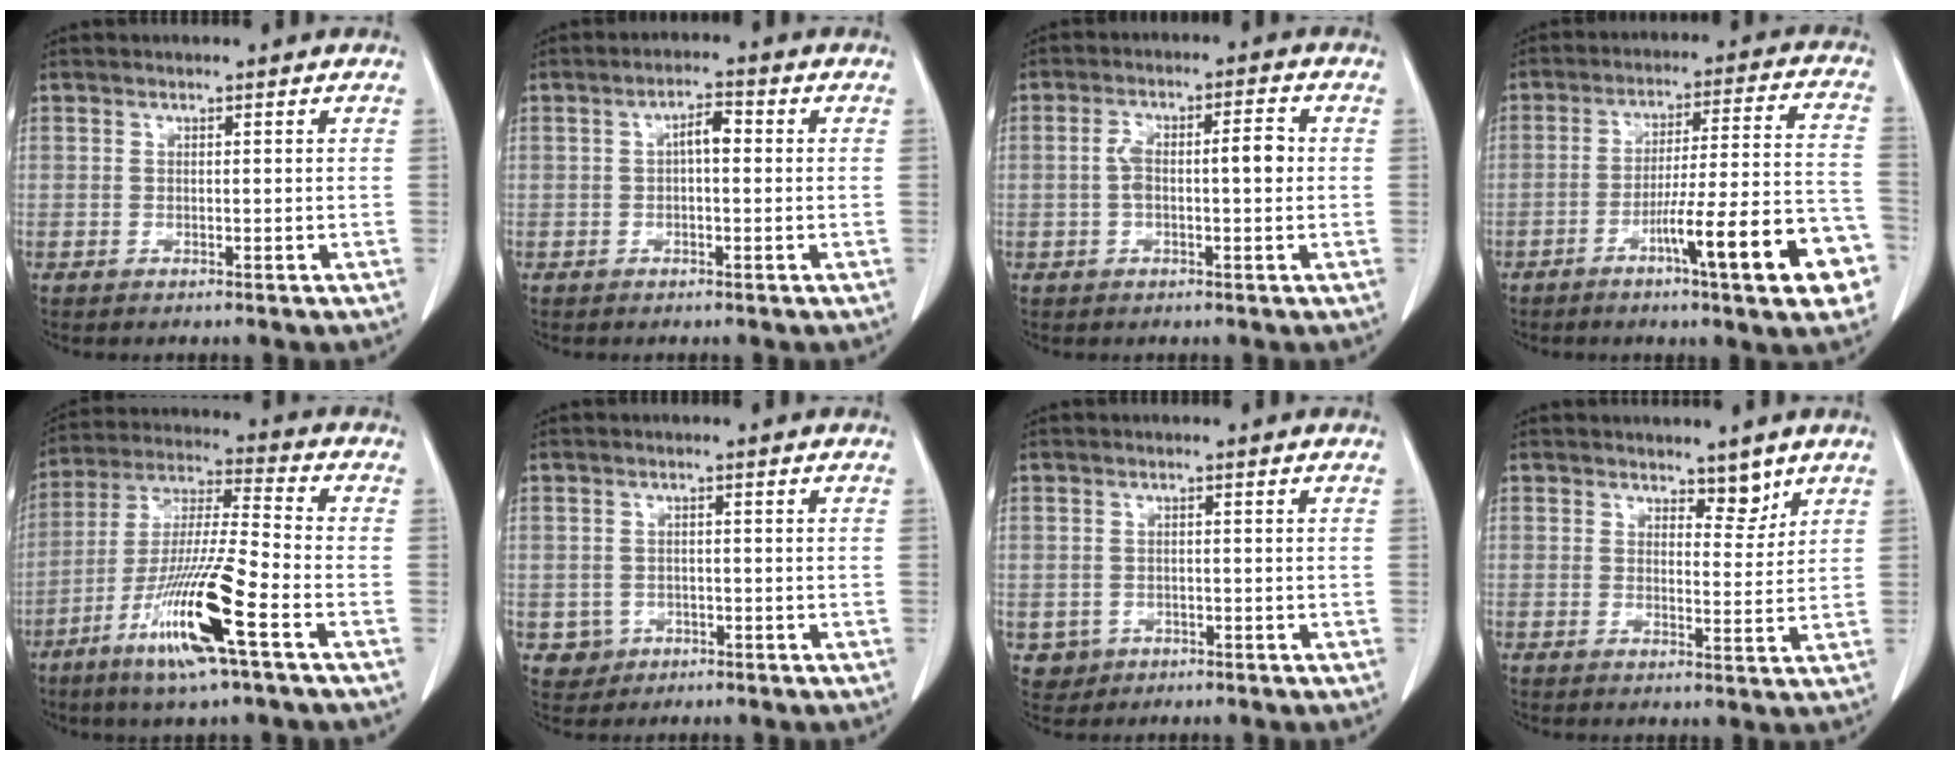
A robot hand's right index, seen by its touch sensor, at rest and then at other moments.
{"total": 3.0, "force": [0.2, 1.1, 2.8], "torque": [-0.047, 0.012, 0.001]}
{"total": 6.1, "force": [-0.1, 1.8, 5.8], "torque": [-0.113, 0.028, -0.001]}
{"total": 16.3, "force": [-7.4, 1.0, 14.5], "torque": [-0.175, 0.017, -0.103]}
{"total": 15.7, "force": [-7.4, 0.3, 13.8], "torque": [-0.277, -0.021, -0.137]}
{"total": 2.9, "force": [-1.0, 2.7, 0.2], "torque": [0.002, 0.010, -0.011]}
{"total": 2.4, "force": [-1.0, 2.2, 0.3], "torque": [-0.003, 0.006, -0.010]}
{"total": 3.2, "force": [2.5, 1.4, 1.4], "torque": [-0.012, -0.007, 0.039]}